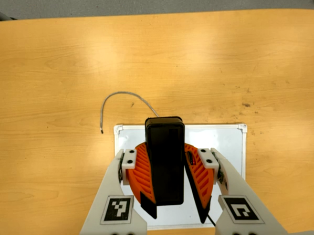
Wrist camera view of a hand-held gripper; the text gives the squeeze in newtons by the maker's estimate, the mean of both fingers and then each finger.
{"total": 10.7, "left": 10.7, "right": 10.7}